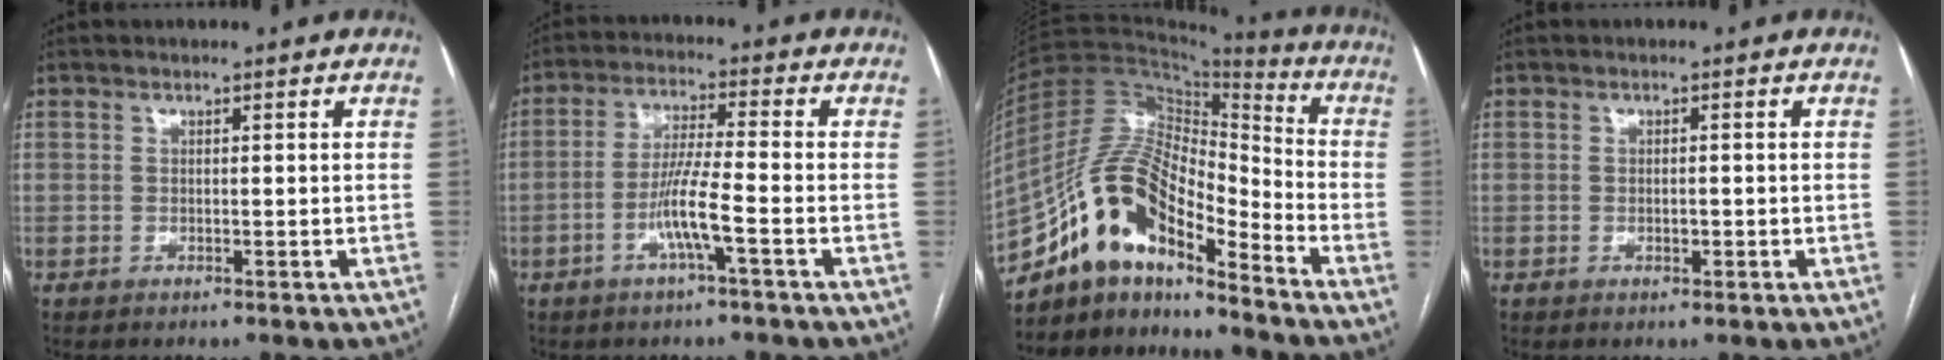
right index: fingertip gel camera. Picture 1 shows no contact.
{"total": 7.0, "force": [-2.7, -0.2, 6.5], "torque": [-0.129, 0.001, -0.053]}
{"total": 15.2, "force": [-11.0, 4.5, 9.3], "torque": [-0.170, 0.041, -0.198]}
{"total": 1.2, "force": [-0.3, 0.5, 1.0], "torque": [-0.019, 0.000, -0.003]}